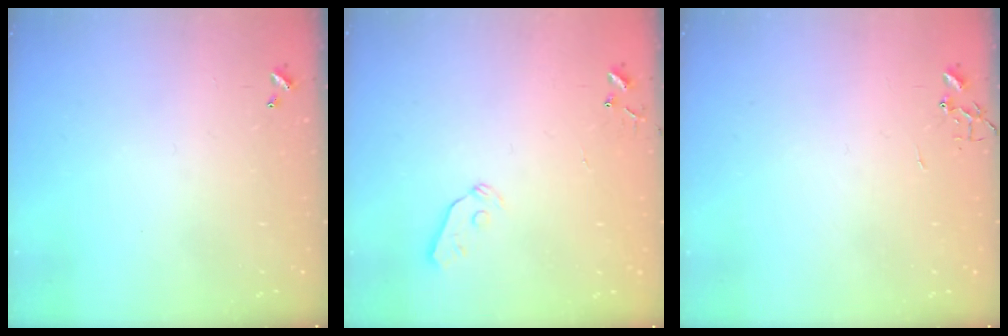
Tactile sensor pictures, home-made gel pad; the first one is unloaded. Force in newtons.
{"total": 5.2, "press": 5.2, "slide": 0.6}
{"total": 0.0}